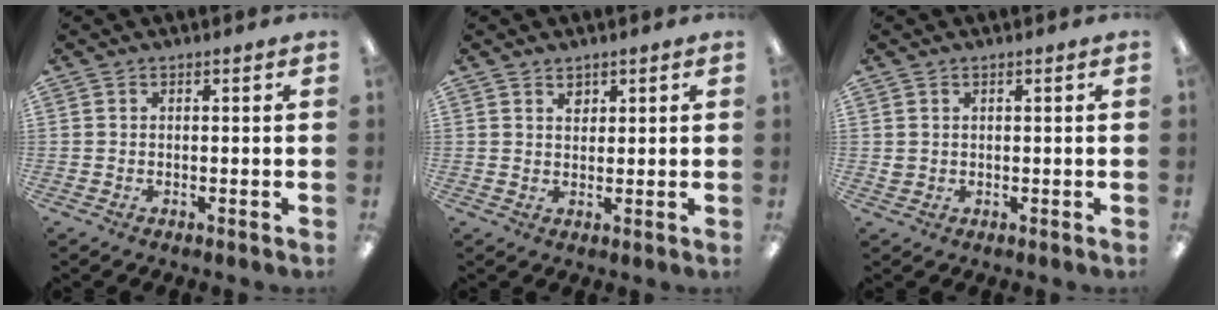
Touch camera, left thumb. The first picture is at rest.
{"total": 2.4, "force": [1.6, 1.6, 0.7], "torque": [0.001, -0.006, 0.028]}
{"total": 1.4, "force": [0.6, 1.2, 0.2], "torque": [-0.007, 0.003, 0.010]}